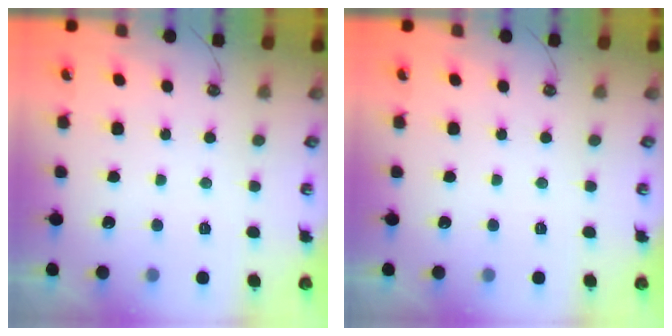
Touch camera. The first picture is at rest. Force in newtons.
{"total": 0.0}